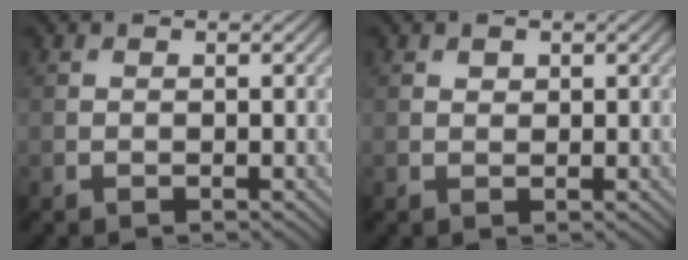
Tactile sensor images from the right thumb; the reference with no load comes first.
{"total": 0.7, "force": [0.5, 0.5, 0.2], "torque": [-0.003, -0.004, 0.009]}